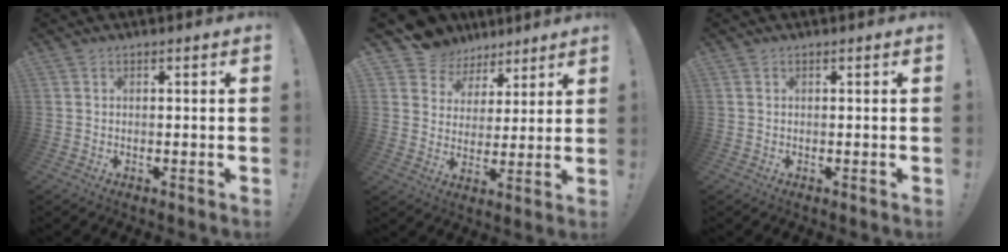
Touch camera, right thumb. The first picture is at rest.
{"total": 7.9, "force": [4.9, 6.2, 0.9], "torque": [-0.021, -0.041, 0.100]}
{"total": 0.0}